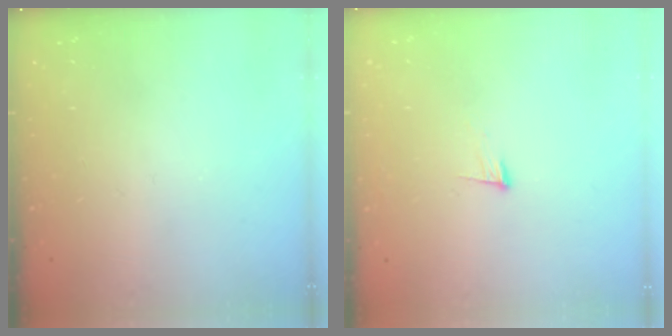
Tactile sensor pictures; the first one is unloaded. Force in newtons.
{"total": 8.9, "press": 8.8, "slide": 1.6}